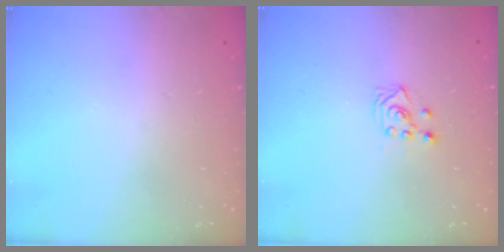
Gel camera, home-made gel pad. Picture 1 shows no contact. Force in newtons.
{"total": 3.3, "press": 3.2, "slide": 1.0}